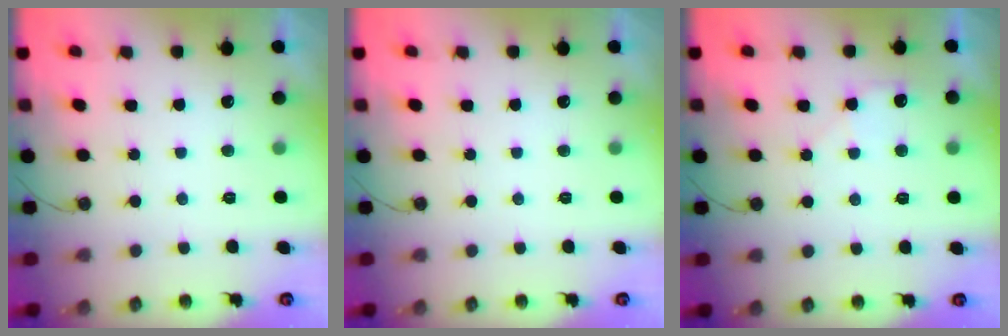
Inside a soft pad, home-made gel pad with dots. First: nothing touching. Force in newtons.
{"total": 0.0}
{"total": 6.7, "press": 6.6, "slide": 0.8}